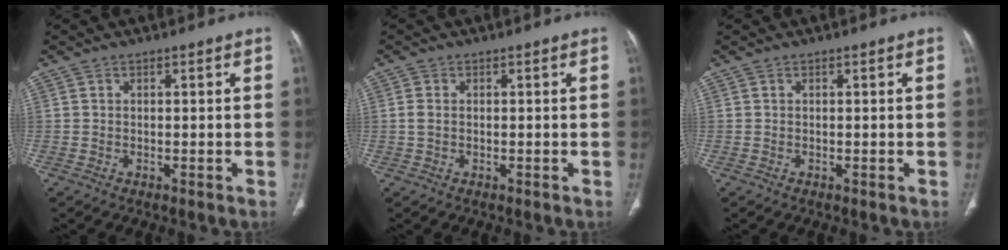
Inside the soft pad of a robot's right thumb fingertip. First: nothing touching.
{"total": 1.6, "force": [0.0, 1.0, 1.2], "torque": [-0.031, 0.002, 0.000]}
{"total": 0.0}